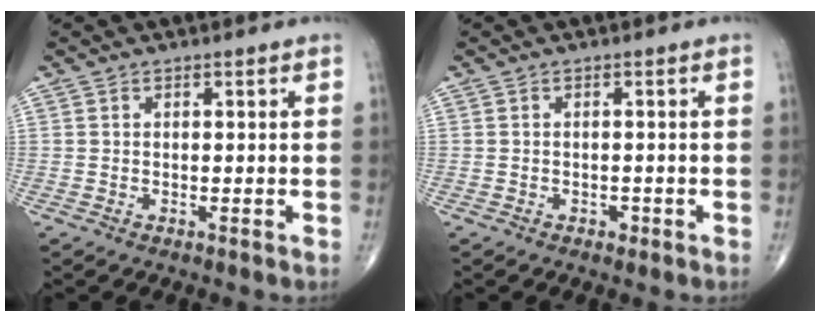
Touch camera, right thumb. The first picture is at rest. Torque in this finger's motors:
{"motor_torque": [0.50, 0.32, 0.10, -0.31, 0.02]}